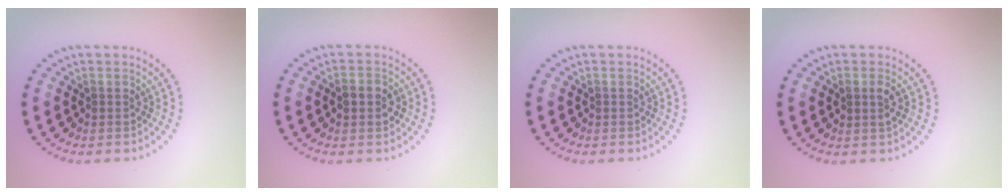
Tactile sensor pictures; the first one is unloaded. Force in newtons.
{"total": 2.4, "press": 2.4, "slide": 0.1}
{"total": 0.0}
{"total": 1.2, "press": 1.2, "slide": 0.1}